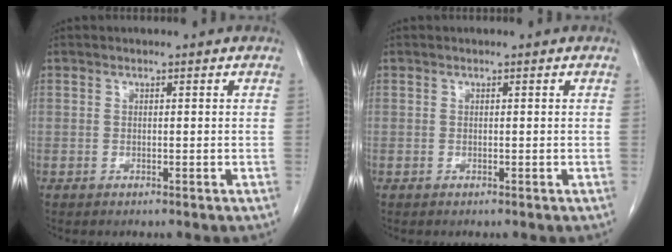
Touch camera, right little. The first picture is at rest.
{"total": 0.0}